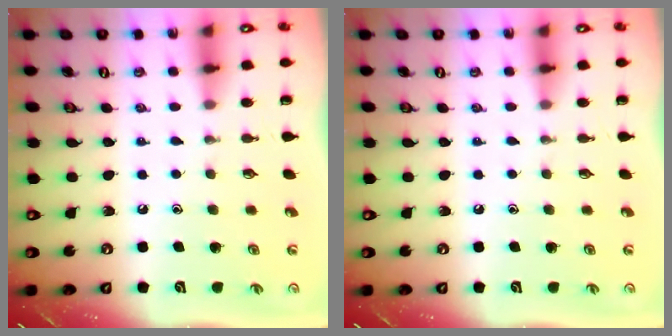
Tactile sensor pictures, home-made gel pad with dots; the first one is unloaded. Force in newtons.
{"total": 0.0}